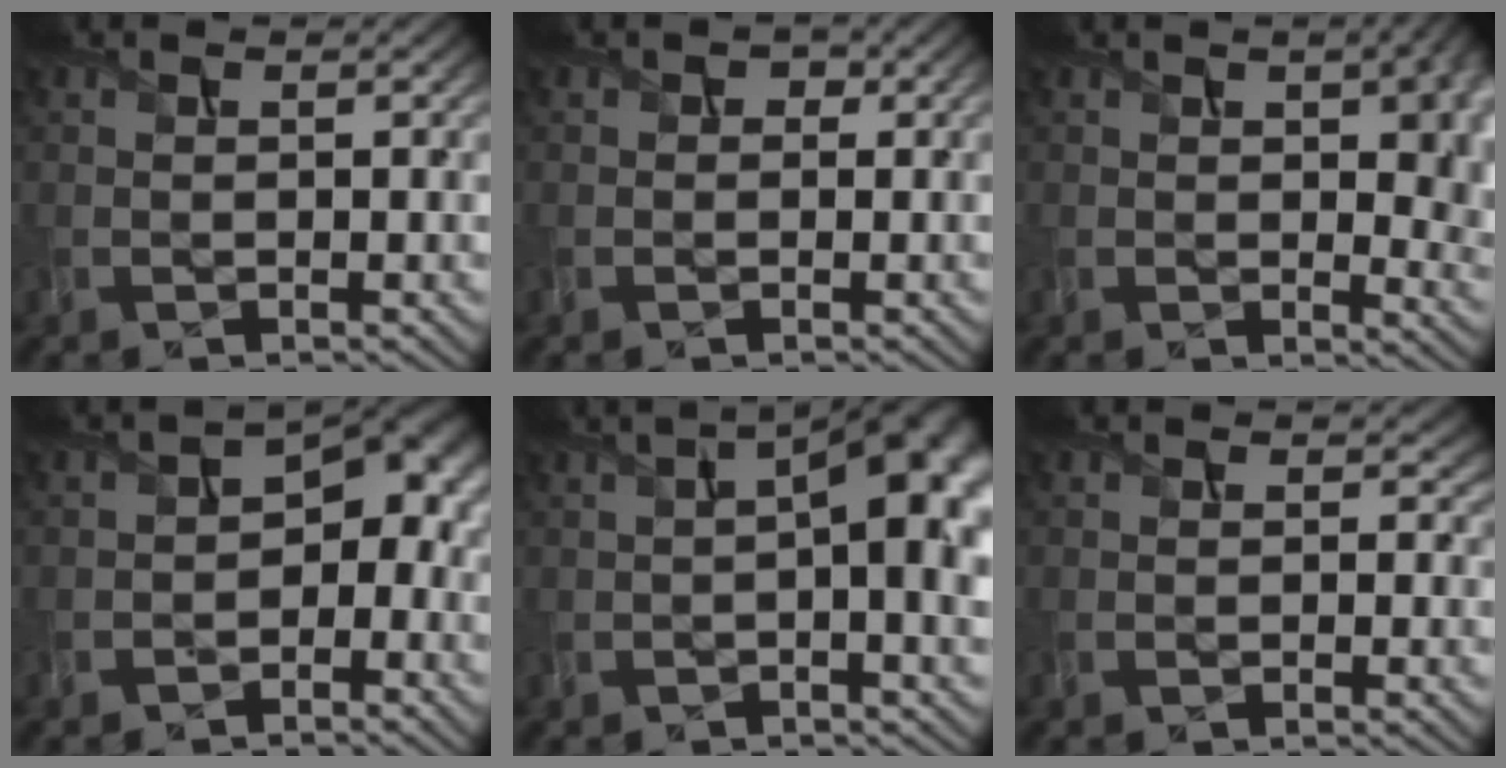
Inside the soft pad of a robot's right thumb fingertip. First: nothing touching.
{"total": 1.6, "force": [0.3, 1.5, 0.6], "torque": [-0.008, -0.004, 0.003]}
{"total": 11.5, "force": [2.0, 6.0, 9.6], "torque": [-0.120, -0.014, 0.052]}
{"total": 6.8, "force": [-1.9, 4.5, 4.7], "torque": [-0.067, 0.000, -0.039]}
{"total": 10.6, "force": [1.2, 4.5, 9.5], "torque": [-0.151, -0.002, 0.027]}
{"total": 1.8, "force": [0.6, 1.3, 1.0], "torque": [-0.020, -0.008, 0.007]}